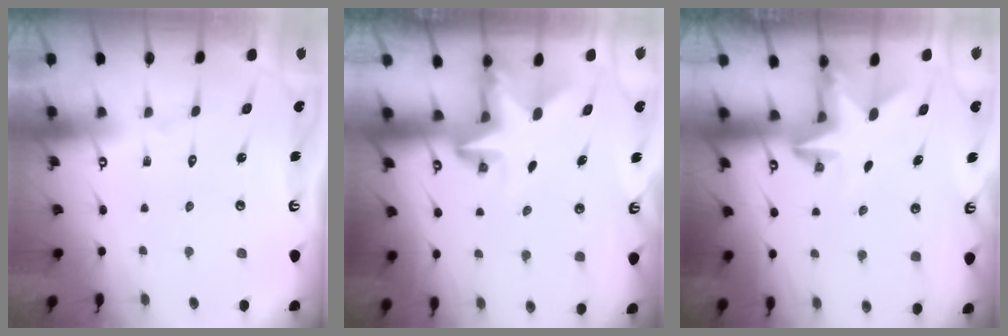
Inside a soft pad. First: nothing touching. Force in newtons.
{"total": 2.9, "press": 2.9, "slide": 0.2}
{"total": 2.6, "press": 2.5, "slide": 0.4}